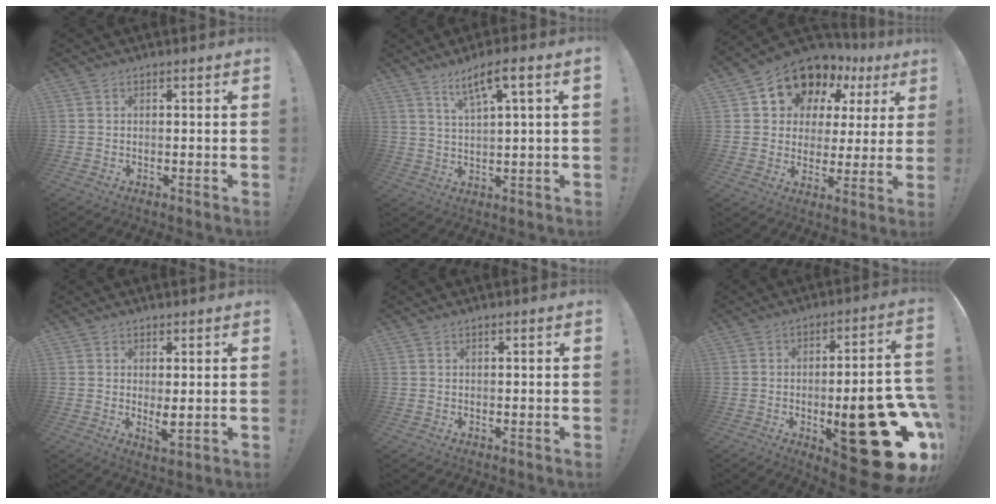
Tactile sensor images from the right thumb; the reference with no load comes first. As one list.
[{"total": 6.8, "force": [3.7, 0.5, 5.7], "torque": [-0.103, -0.012, 0.059]}, {"total": 12.0, "force": [8.2, 7.7, 4.1], "torque": [-0.077, -0.061, 0.154]}, {"total": 3.6, "force": [0.9, 1.2, 3.2], "torque": [-0.039, -0.016, 0.018]}, {"total": 0.0}, {"total": 28.6, "force": [-8.7, 10.7, 25.0], "torque": [-0.302, 0.028, -0.106]}]